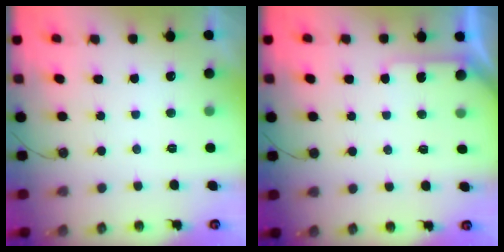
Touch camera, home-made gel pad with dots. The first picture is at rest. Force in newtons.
{"total": 4.9, "press": 4.9, "slide": 0.4}